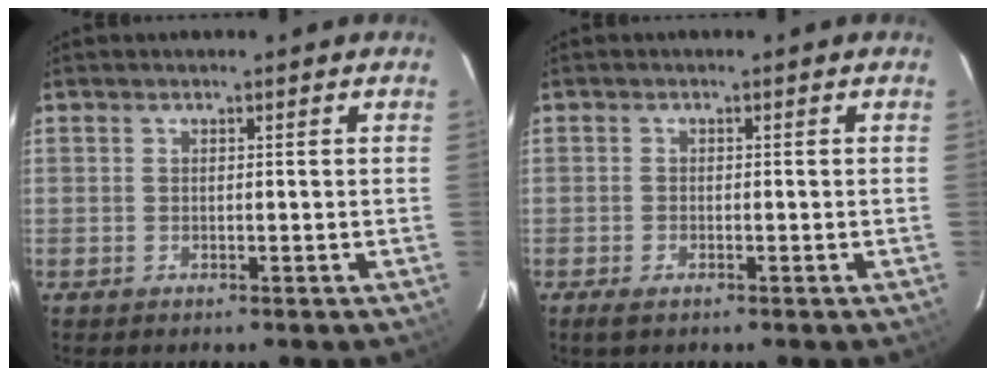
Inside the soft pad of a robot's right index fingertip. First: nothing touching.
{"total": 1.8, "force": [-1.2, 0.7, 1.1], "torque": [-0.026, -0.004, -0.023]}